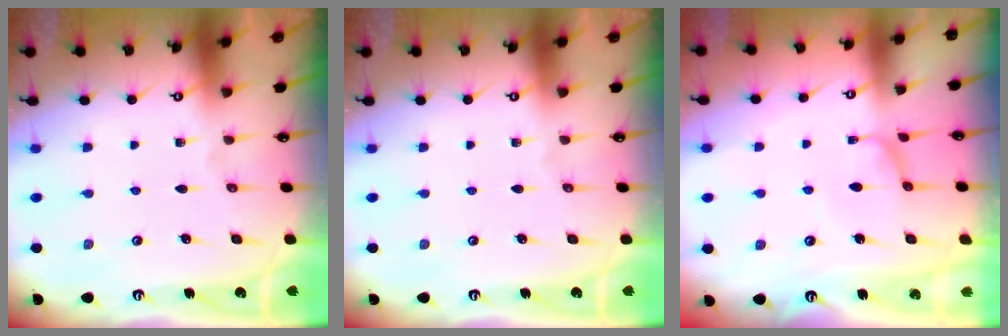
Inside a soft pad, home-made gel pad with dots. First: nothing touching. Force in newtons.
{"total": 0.0}
{"total": 1.1, "press": 1.0, "slide": 0.4}